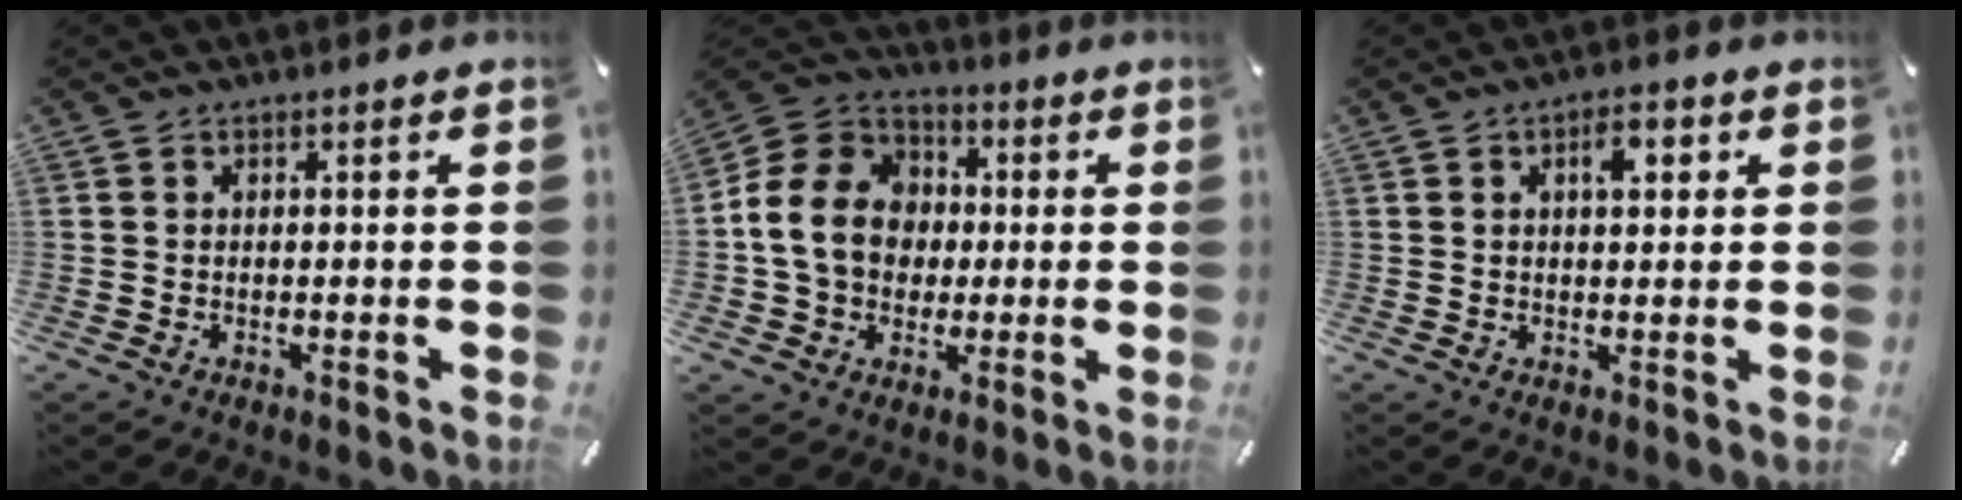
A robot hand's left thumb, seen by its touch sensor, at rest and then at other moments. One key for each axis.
{"total": 15.6, "fx": -0.1, "fy": 13.5, "fz": 7.9, "tx": -0.168, "ty": 0.026, "tz": 0.001}
{"total": 4.5, "fx": 1.5, "fy": 2.5, "fz": 3.5, "tx": -0.042, "ty": -0.003, "tz": 0.015}